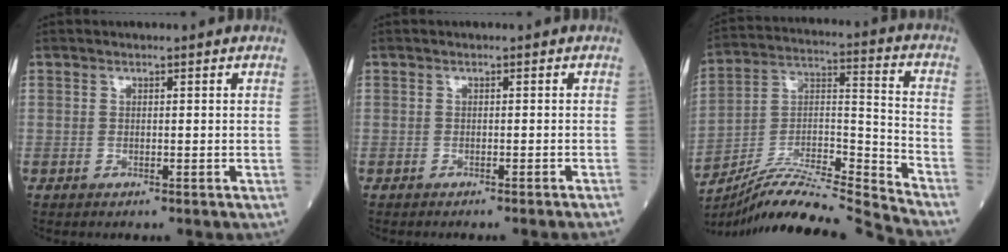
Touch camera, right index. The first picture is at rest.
{"total": 3.2, "force": [-2.8, -0.9, 1.4], "torque": [-0.008, 0.005, -0.036]}
{"total": 17.8, "force": [-16.7, -2.0, 5.8], "torque": [-0.107, 0.021, -0.293]}